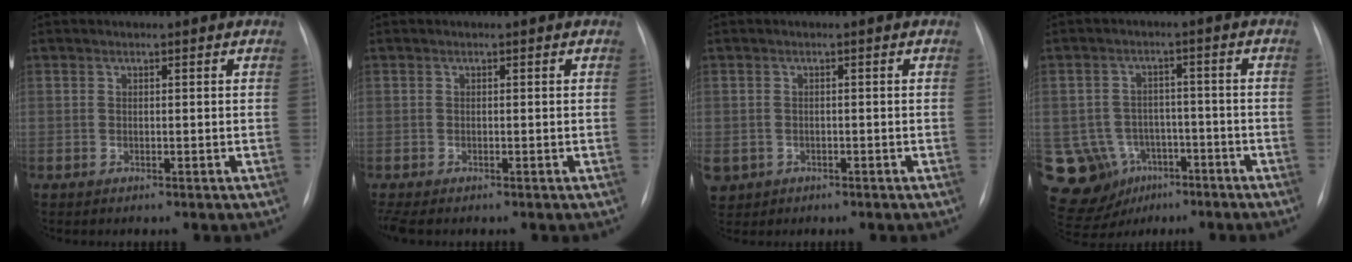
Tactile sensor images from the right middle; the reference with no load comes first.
{"total": 2.0, "force": [-1.6, 0.7, 1.1], "torque": [-0.020, -0.007, -0.024]}
{"total": 5.3, "force": [-2.5, 4.5, 1.3], "torque": [-0.038, 0.002, -0.033]}
{"total": 15.7, "force": [-6.7, 13.5, 4.5], "torque": [-0.122, 0.037, -0.084]}